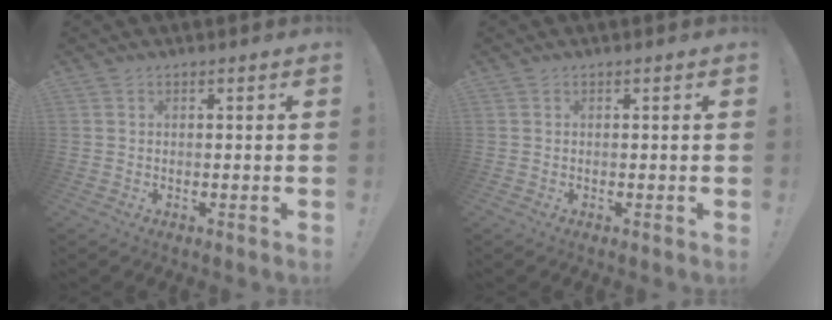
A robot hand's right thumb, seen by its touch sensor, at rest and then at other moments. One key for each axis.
{"total": 0.0}